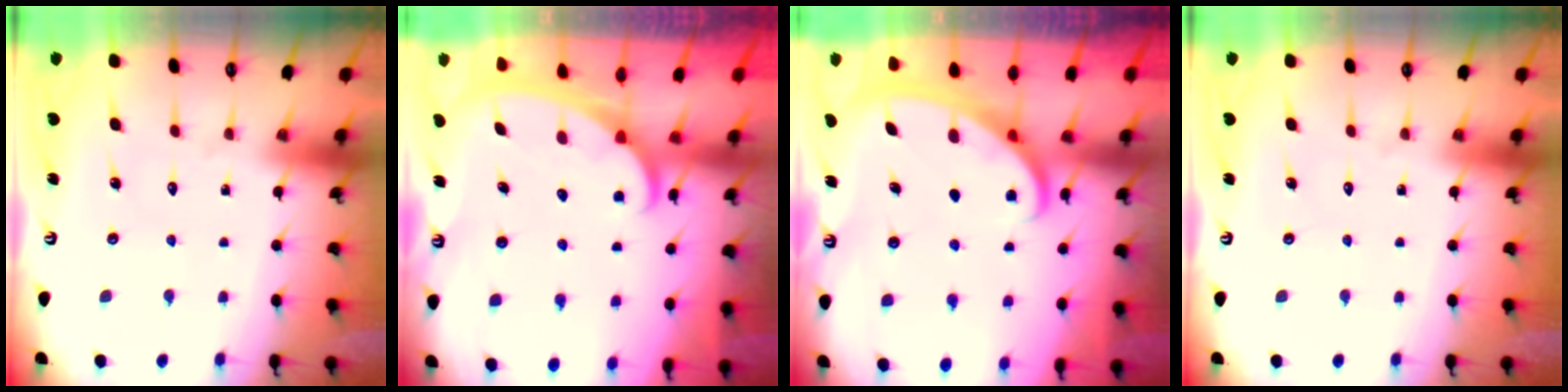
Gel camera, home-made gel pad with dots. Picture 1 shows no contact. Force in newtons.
{"total": 2.4, "press": 2.4, "slide": 0.3}
{"total": 2.7, "press": 2.6, "slide": 0.3}
{"total": 0.0}